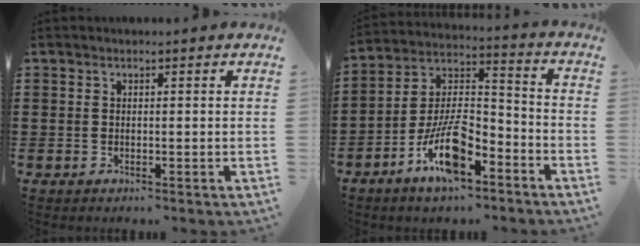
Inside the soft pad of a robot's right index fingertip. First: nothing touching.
{"total": 11.8, "force": [-7.1, 4.4, 8.3], "torque": [-0.171, 0.012, -0.134]}